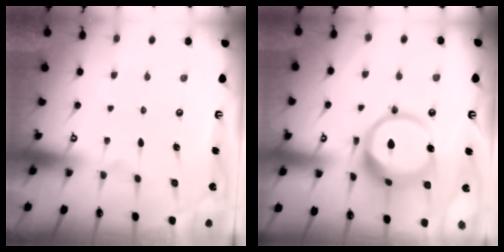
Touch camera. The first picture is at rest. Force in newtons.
{"total": 15.5, "press": 15.4, "slide": 1.7}